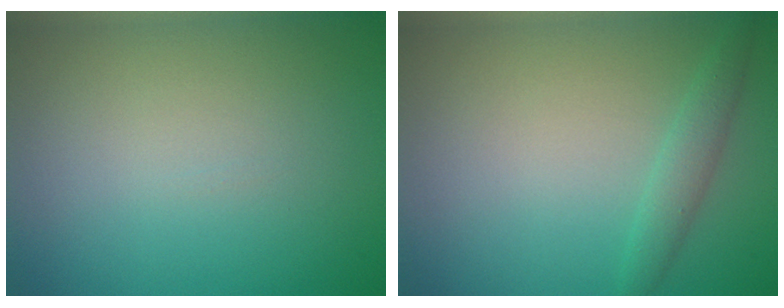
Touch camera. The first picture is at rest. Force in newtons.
{"total": 1.6, "press": 1.6, "slide": 0.0}